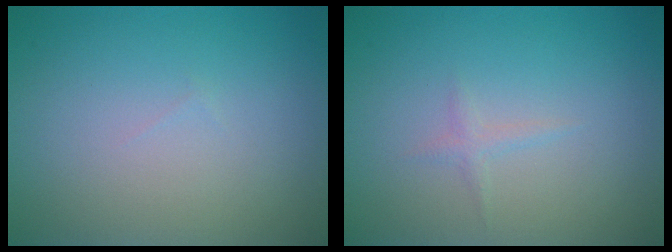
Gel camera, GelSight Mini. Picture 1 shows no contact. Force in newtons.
{"total": 0.8, "press": 0.8, "slide": 0.1}